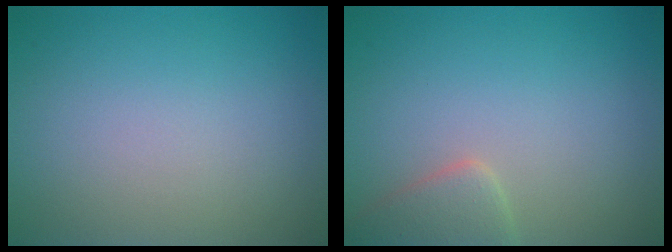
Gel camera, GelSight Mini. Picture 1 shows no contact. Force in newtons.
{"total": 2.5, "press": 2.5, "slide": 0.3}